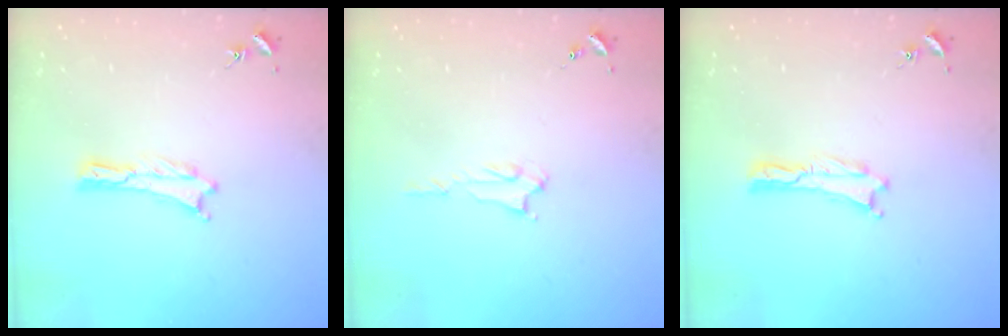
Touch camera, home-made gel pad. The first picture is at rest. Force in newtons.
{"total": 2.2, "press": 2.2, "slide": 0.4}
{"total": 0.0}